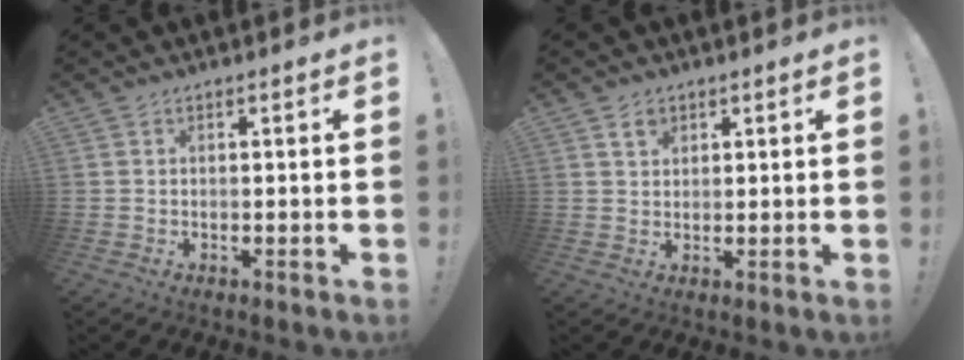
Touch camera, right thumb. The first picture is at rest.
{"total": 3.4, "force": [1.9, 2.4, 1.4], "torque": [-0.012, -0.006, 0.031]}